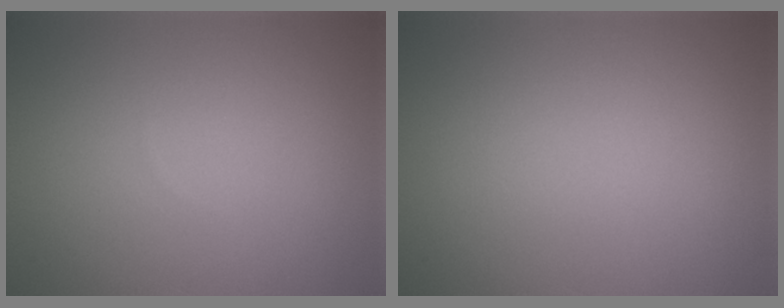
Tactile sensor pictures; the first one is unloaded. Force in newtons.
{"total": 0.0}